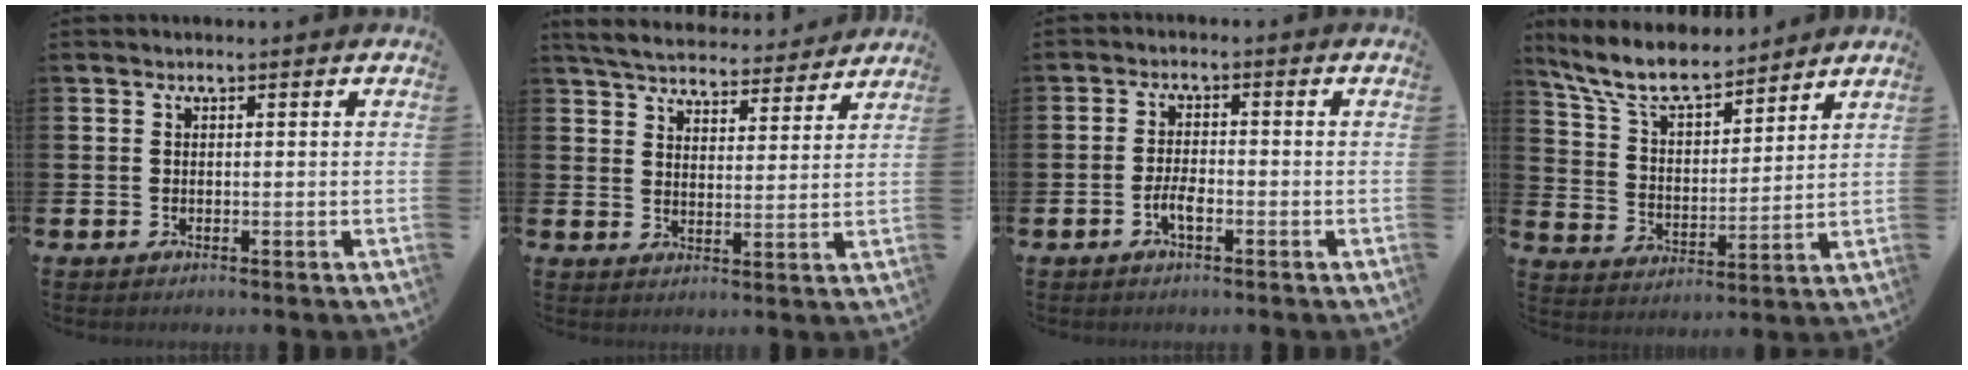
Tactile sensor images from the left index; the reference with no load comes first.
{"total": 5.6, "force": [5.4, 1.1, 0.9], "torque": [-0.038, -0.037, 0.093]}
{"total": 2.7, "force": [-1.1, 1.0, 2.3], "torque": [-0.048, 0.005, -0.019]}
{"total": 8.8, "force": [7.9, 2.3, 3.2], "torque": [-0.100, -0.042, 0.142]}